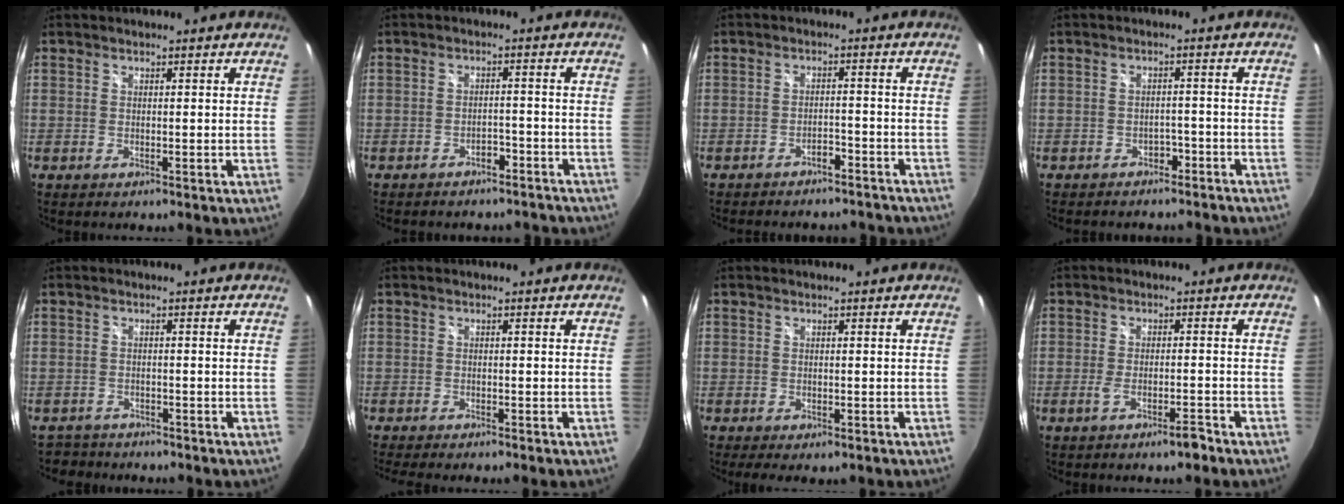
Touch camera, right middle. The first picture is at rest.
{"total": 8.2, "force": [-7.1, 3.4, 2.3], "torque": [-0.052, 0.008, -0.084]}
{"total": 10.3, "force": [-9.3, 3.3, 3.1], "torque": [-0.070, 0.009, -0.113]}
{"total": 7.0, "force": [-5.9, 3.3, 2.0], "torque": [-0.040, 0.008, -0.071]}
{"total": 3.6, "force": [-3.1, 1.7, -0.1], "torque": [-0.009, 0.002, -0.054]}
{"total": 3.5, "force": [-3.1, 0.0, 1.6], "torque": [-0.031, -0.015, -0.050]}
{"total": 3.3, "force": [-2.0, 1.5, 2.2], "torque": [-0.039, -0.015, -0.027]}
{"total": 4.0, "force": [-2.8, 0.8, 2.8], "torque": [-0.061, -0.003, -0.049]}